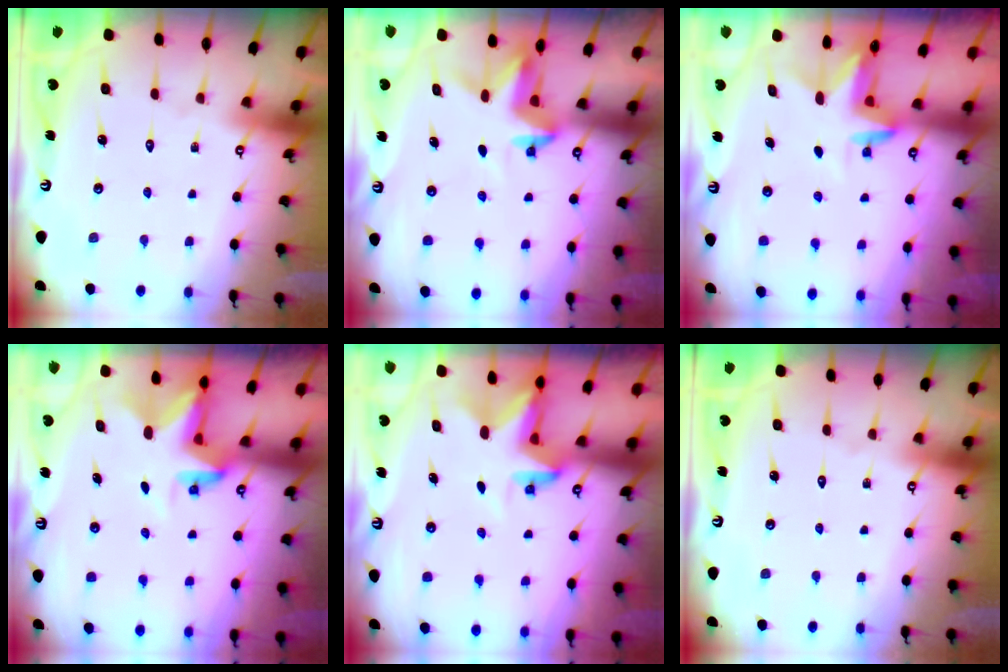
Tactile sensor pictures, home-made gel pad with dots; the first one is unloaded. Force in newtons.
{"total": 3.4, "press": 3.4, "slide": 0.1}
{"total": 3.4, "press": 3.4, "slide": 0.3}
{"total": 3.2, "press": 3.2, "slide": 0.2}
{"total": 3.0, "press": 3.0, "slide": 0.2}
{"total": 0.0}